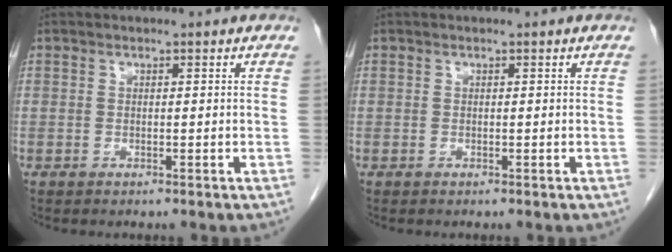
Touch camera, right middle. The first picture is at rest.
{"total": 0.0}